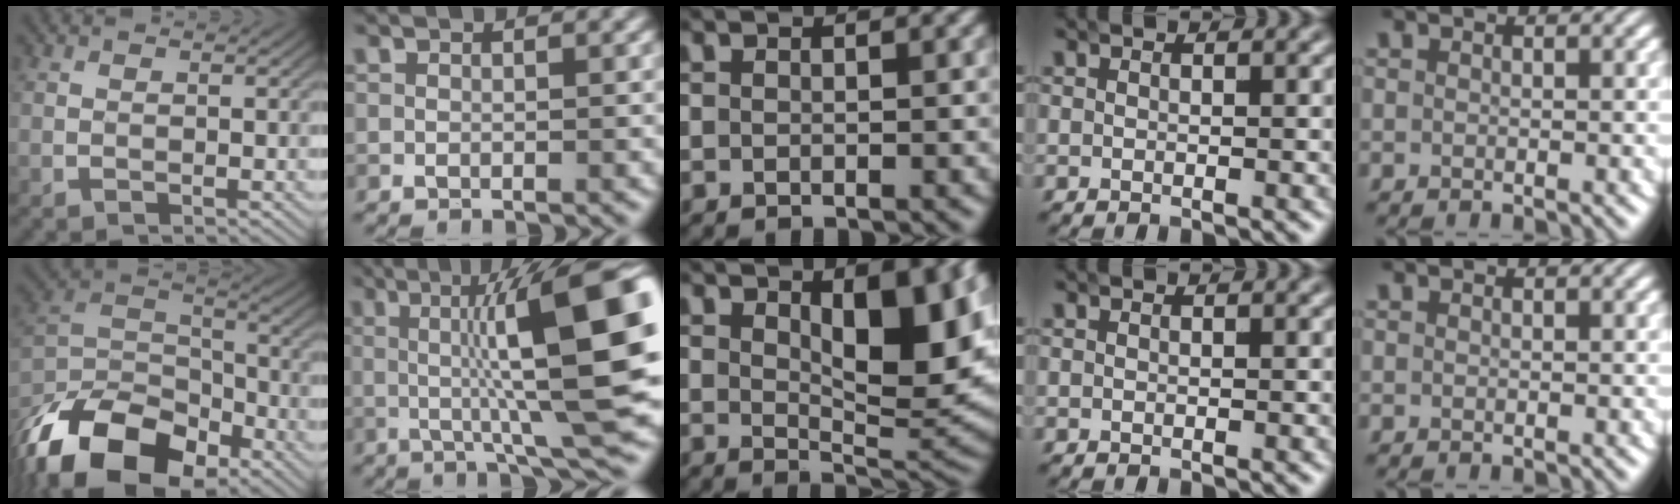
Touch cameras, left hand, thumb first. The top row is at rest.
{"thumb": {"total": 17.4, "force": [-11.2, 9.4, 9.5], "torque": [-0.224, -0.028, -0.200]}, "index": {"total": 12.6, "force": [1.3, 2.4, 12.3], "torque": [-0.171, 0.009, 0.020]}, "middle": {"total": 9.2, "force": [2.1, 4.2, 7.9], "torque": [-0.116, -0.003, 0.039]}}